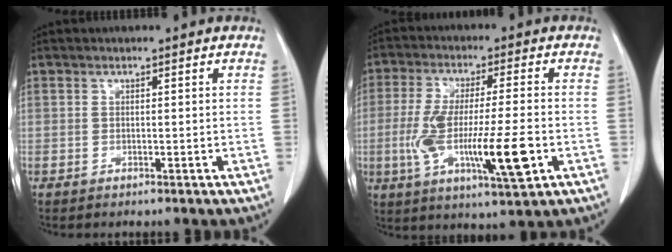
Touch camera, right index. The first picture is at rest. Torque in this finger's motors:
{"motor_torque": [0.97, -0.59, 0.50, 0.21]}